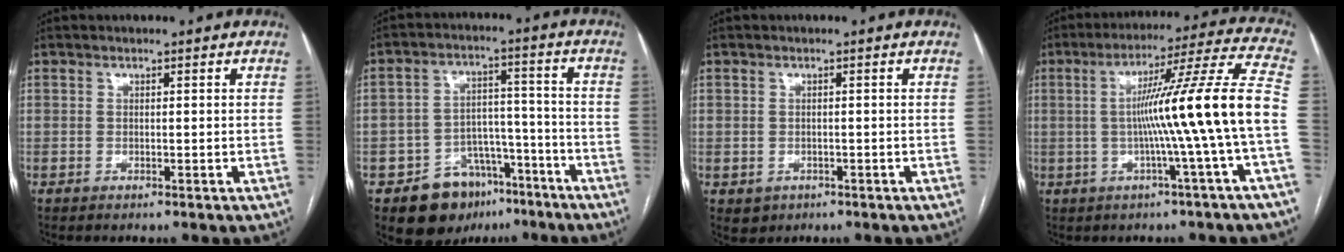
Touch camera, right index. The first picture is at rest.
{"total": 11.1, "force": [-6.9, 7.4, 4.5], "torque": [-0.064, 0.033, -0.099]}
{"total": 2.5, "force": [-0.9, 2.3, 0.4], "torque": [-0.001, 0.005, -0.006]}
{"total": 15.2, "force": [-2.1, -2.7, 14.8], "torque": [-0.220, 0.011, -0.037]}